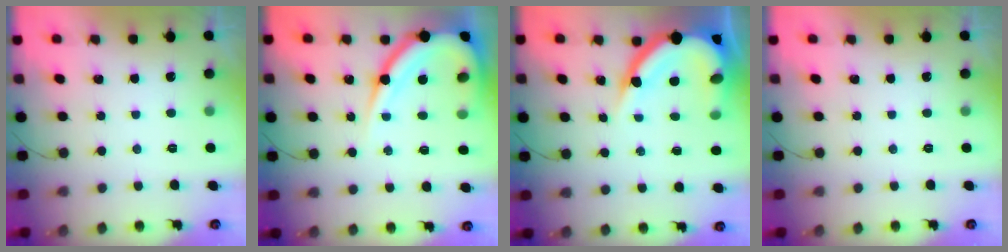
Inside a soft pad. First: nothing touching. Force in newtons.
{"total": 14.6, "press": 14.5, "slide": 1.5}
{"total": 16.2, "press": 16.2, "slide": 1.6}
{"total": 0.0}